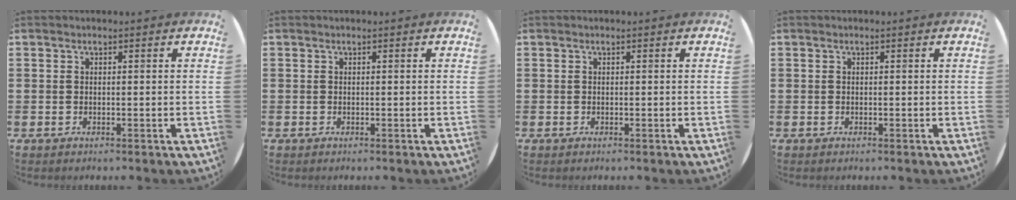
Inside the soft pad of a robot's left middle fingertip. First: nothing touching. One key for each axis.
{"total": 0.0}
{"total": 0.0}
{"total": 0.0}